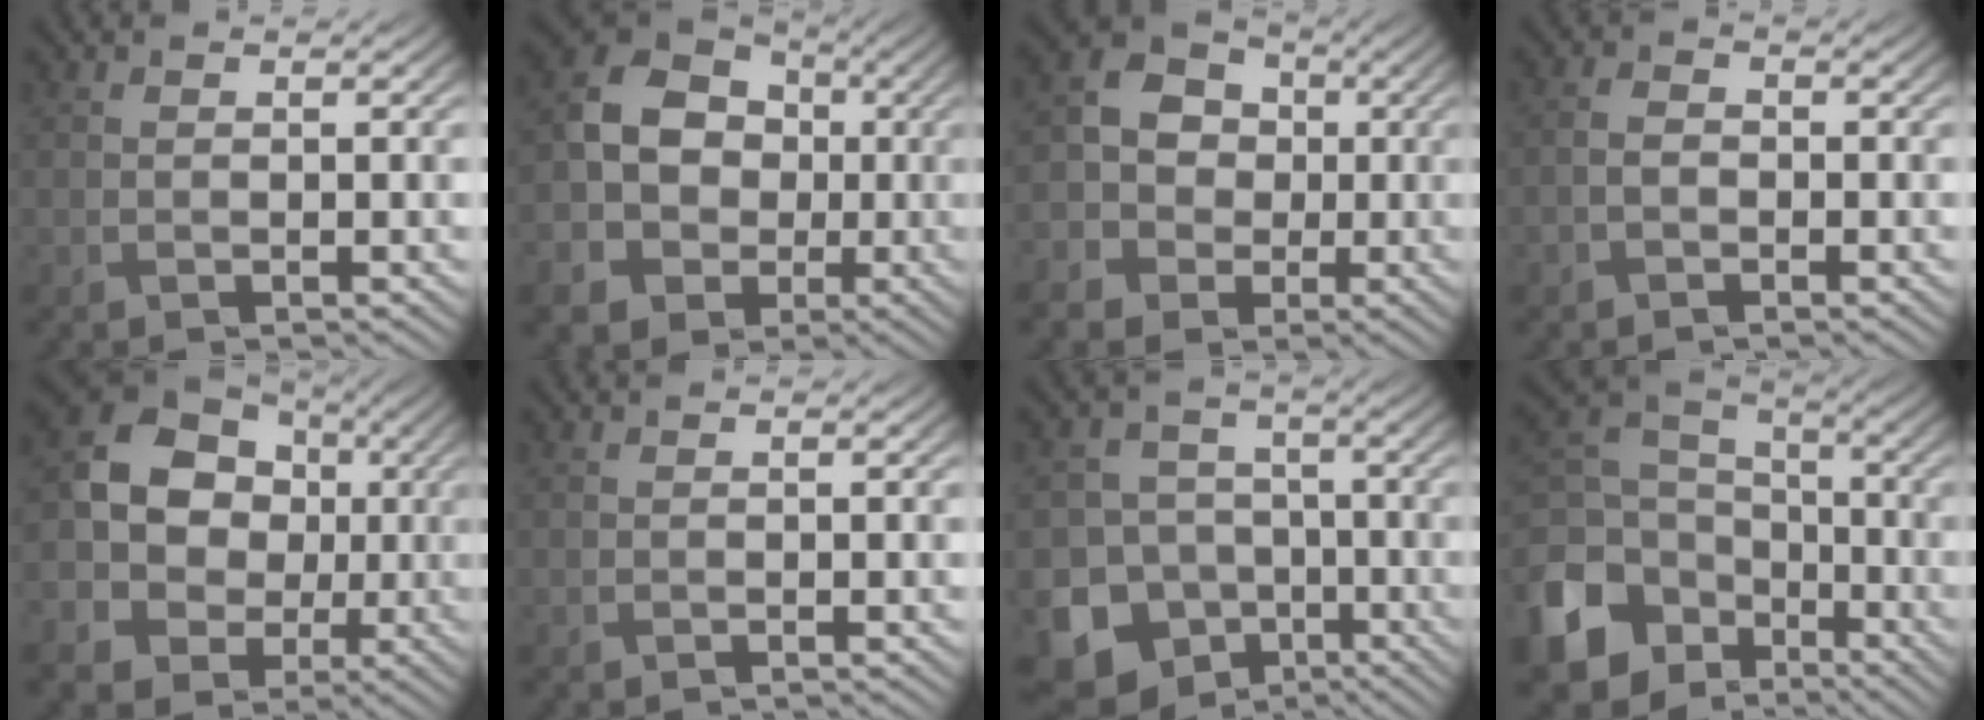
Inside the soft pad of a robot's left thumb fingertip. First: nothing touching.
{"total": 11.3, "force": [-1.6, 9.5, 5.9], "torque": [-0.137, -0.019, -0.039]}
{"total": 7.7, "force": [-1.5, 7.0, 2.9], "torque": [-0.068, -0.005, -0.049]}
{"total": 1.9, "force": [-0.9, 1.4, 0.9], "torque": [-0.019, 0.004, -0.025]}
{"total": 14.7, "force": [-0.4, 12.6, 7.5], "torque": [-0.176, -0.004, -0.018]}
{"total": 0.0}
{"total": 13.6, "force": [-7.3, 11.0, 3.4], "torque": [-0.097, -0.050, -0.134]}
{"total": 15.2, "force": [-6.9, 11.7, 6.8], "torque": [-0.235, -0.050, -0.117]}